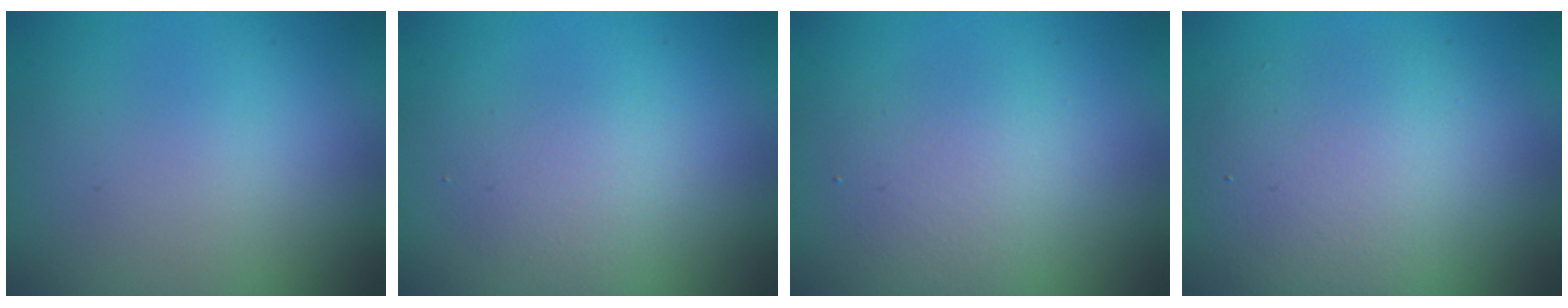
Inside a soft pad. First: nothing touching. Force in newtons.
{"total": 1.8, "press": 1.8, "slide": 0.0}
{"total": 2.6, "press": 2.6, "slide": 0.1}
{"total": 5.3, "press": 5.3, "slide": 0.4}